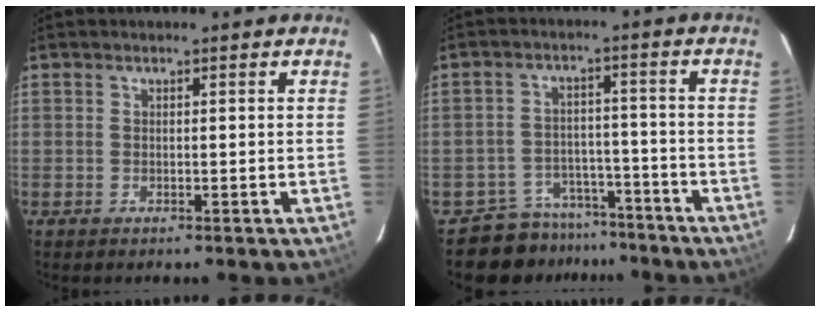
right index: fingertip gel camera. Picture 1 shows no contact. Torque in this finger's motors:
{"motor_torque": [0.39, -0.49, -0.07, -0.07]}